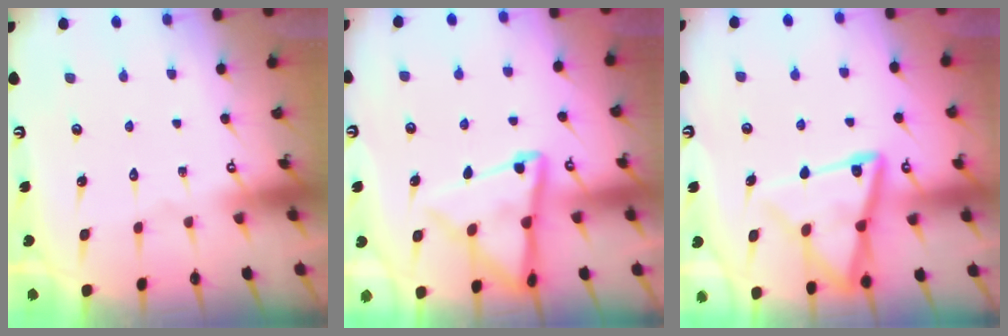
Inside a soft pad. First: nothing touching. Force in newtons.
{"total": 11.1, "press": 11.1, "slide": 1.0}
{"total": 14.3, "press": 14.3, "slide": 1.2}